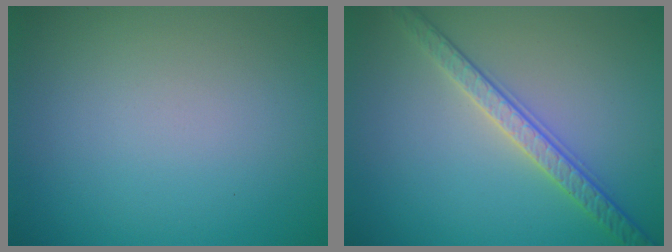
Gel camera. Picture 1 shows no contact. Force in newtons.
{"total": 3.5, "press": 3.2, "slide": 1.3}